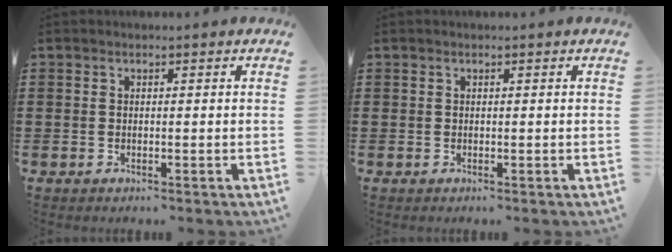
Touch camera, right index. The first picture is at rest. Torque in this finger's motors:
{"motor_torque": [-0.74, 0.82, 0.03, 0.04]}